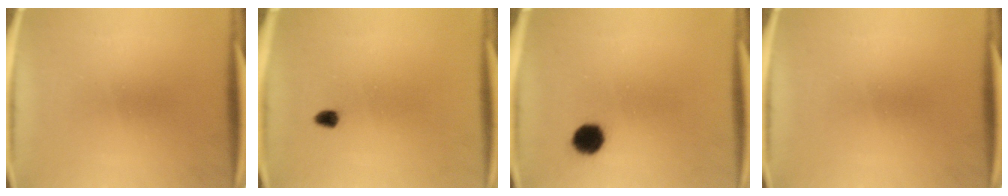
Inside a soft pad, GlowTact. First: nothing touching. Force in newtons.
{"total": 1.5}
{"total": 5.4}
{"total": 0.0}